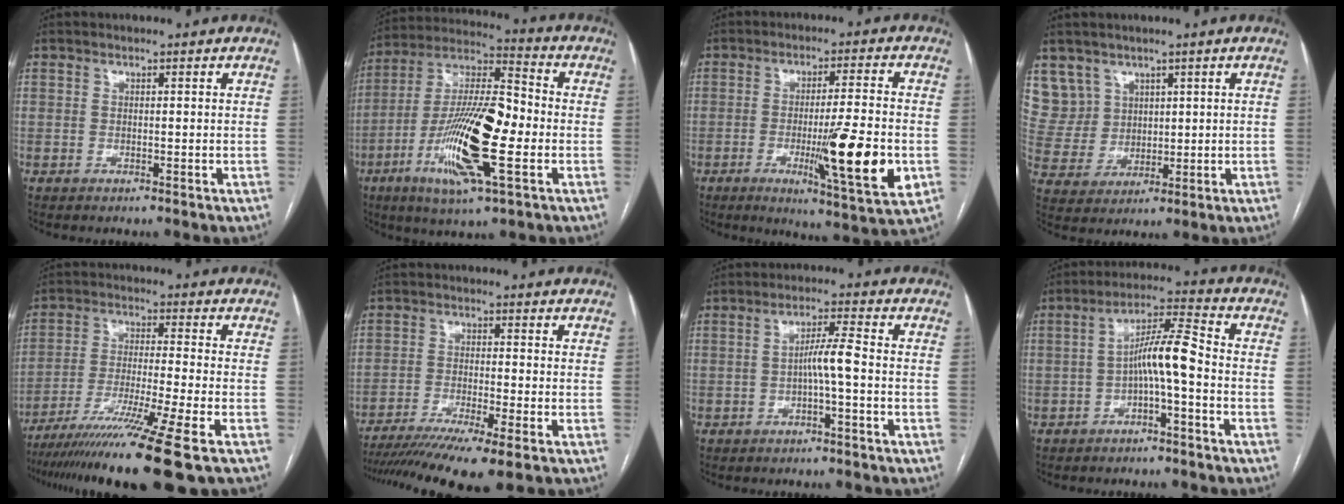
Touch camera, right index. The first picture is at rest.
{"total": 18.7, "force": [-4.2, 3.9, 17.8], "torque": [-0.346, -0.003, -0.074]}
{"total": 14.3, "force": [-3.5, 0.5, 13.9], "torque": [-0.212, -0.029, -0.052]}
{"total": 7.7, "force": [4.6, 6.1, -0.1], "torque": [-0.002, 0.018, 0.109]}
{"total": 15.8, "force": [-11.2, -2.4, 10.8], "torque": [-0.189, -0.046, -0.188]}
{"total": 13.0, "force": [-9.7, -0.2, 8.6], "torque": [-0.144, -0.025, -0.156]}
{"total": 4.1, "force": [-1.0, -0.1, 4.0], "torque": [-0.067, 0.011, -0.016]}
{"total": 7.4, "force": [-1.8, 0.5, 7.1], "torque": [-0.126, 0.026, -0.032]}